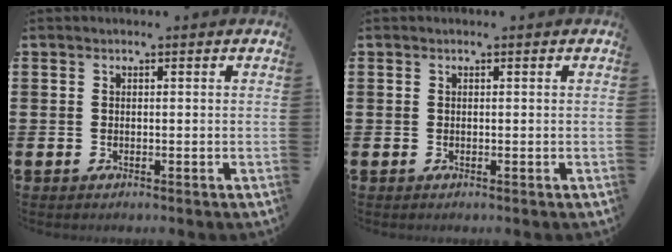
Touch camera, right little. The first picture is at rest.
{"total": 0.0}